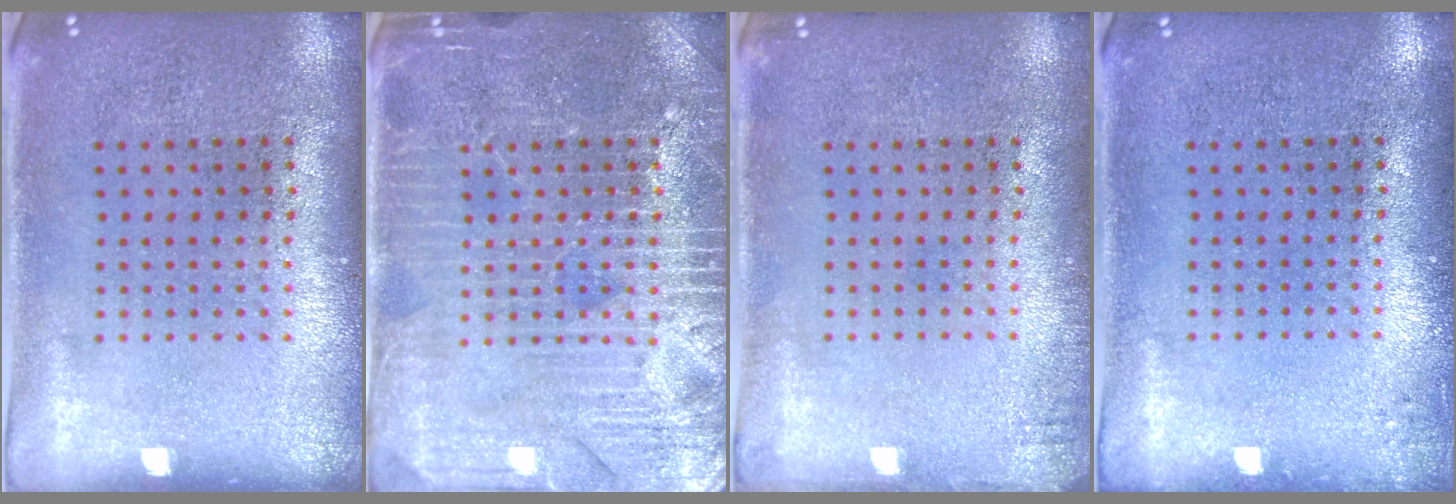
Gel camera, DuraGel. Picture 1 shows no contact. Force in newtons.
{"total": 4.0, "press": 4.0, "slide": 0.7}
{"total": 1.0, "press": 1.0, "slide": 0.1}
{"total": 0.8, "press": 0.8, "slide": 0.2}